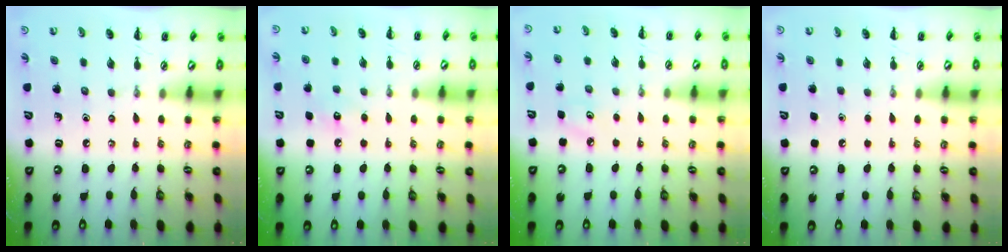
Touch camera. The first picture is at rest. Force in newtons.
{"total": 6.0, "press": 5.9, "slide": 1.1}
{"total": 4.3, "press": 4.1, "slide": 1.3}
{"total": 1.7, "press": 1.7, "slide": 0.1}